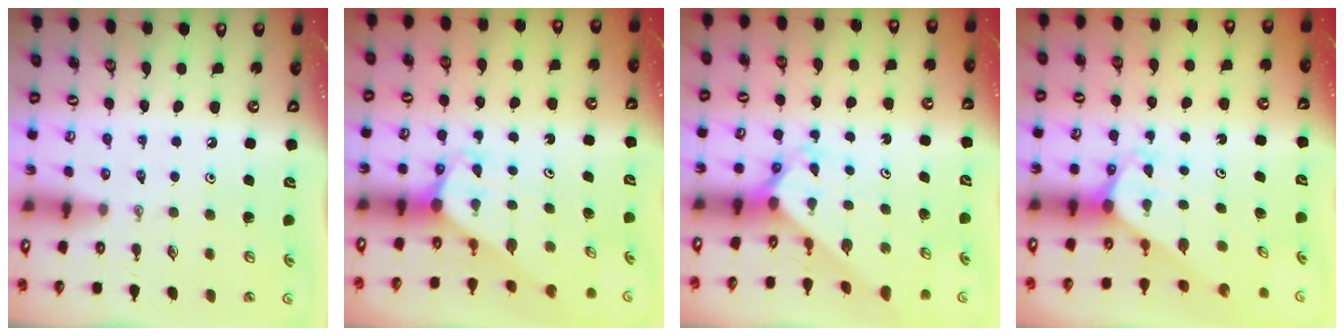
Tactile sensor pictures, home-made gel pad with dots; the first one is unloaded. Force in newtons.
{"total": 3.0, "press": 3.0, "slide": 0.1}
{"total": 2.4, "press": 2.4, "slide": 0.2}
{"total": 2.0, "press": 2.0, "slide": 0.1}